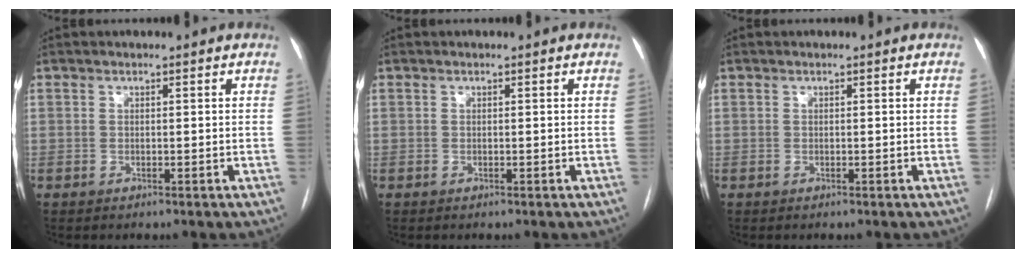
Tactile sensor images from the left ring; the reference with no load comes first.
{"total": 0.0}
{"total": 0.0}